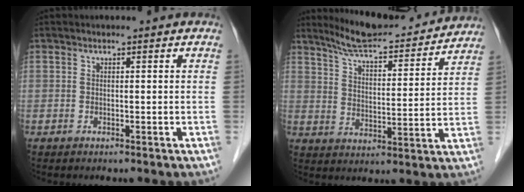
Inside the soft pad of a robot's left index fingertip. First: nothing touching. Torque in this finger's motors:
{"motor_torque": [0.95, -1.04, 0.08, 0.03]}